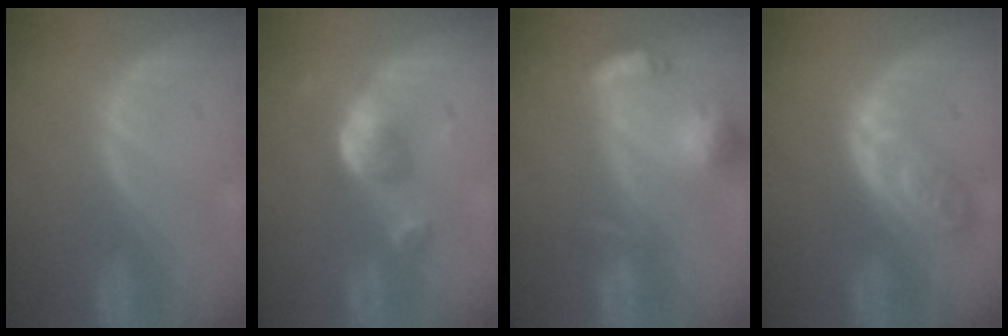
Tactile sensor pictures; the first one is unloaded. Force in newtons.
{"total": 5.0, "press": 4.9, "slide": 0.4}
{"total": 6.8, "press": 6.4, "slide": 2.3}
{"total": 5.4, "press": 5.2, "slide": 1.5}